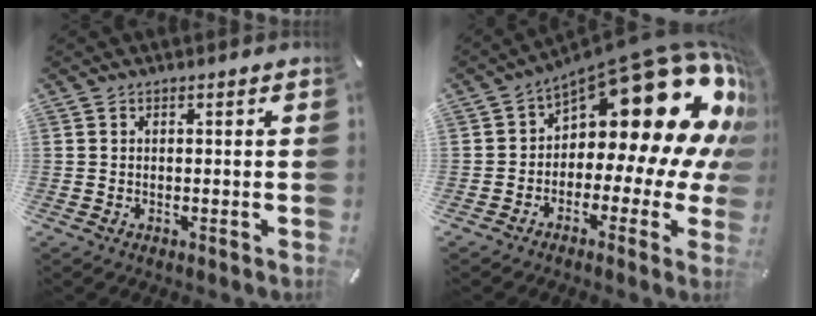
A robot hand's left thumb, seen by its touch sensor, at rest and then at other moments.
{"total": 24.1, "force": [10.2, 11.1, 18.8], "torque": [-0.254, -0.093, 0.177]}